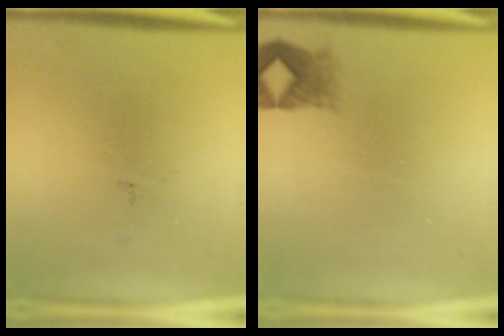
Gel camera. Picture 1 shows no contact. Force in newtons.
{"total": 2.2}